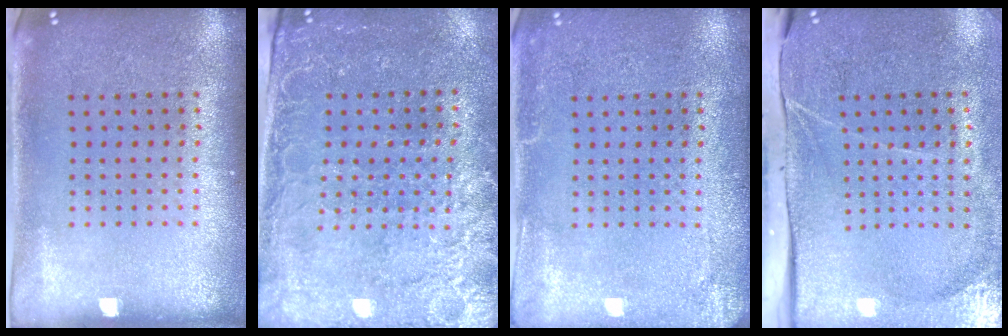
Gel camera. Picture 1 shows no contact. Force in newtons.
{"total": 3.0, "press": 2.8, "slide": 1.1}
{"total": 2.3, "press": 2.3, "slide": 0.3}
{"total": 4.4, "press": 3.5, "slide": 2.6}